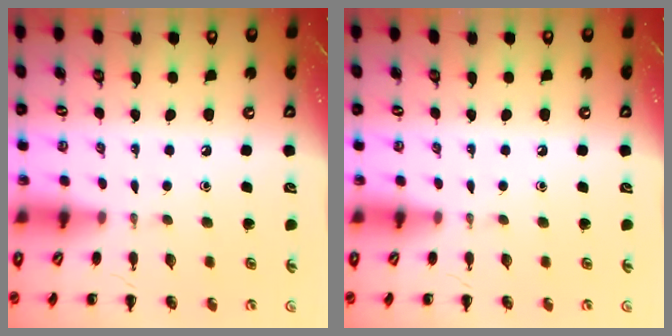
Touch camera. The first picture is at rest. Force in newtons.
{"total": 0.0}